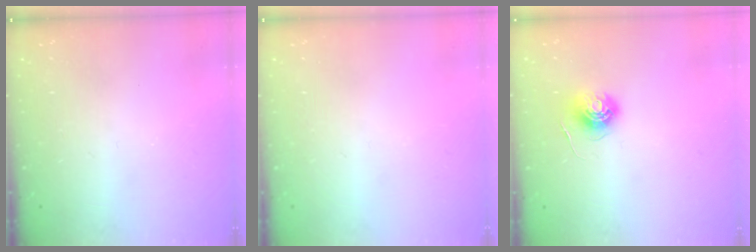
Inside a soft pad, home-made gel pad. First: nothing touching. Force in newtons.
{"total": 0.0}
{"total": 6.0, "press": 6.0, "slide": 0.3}